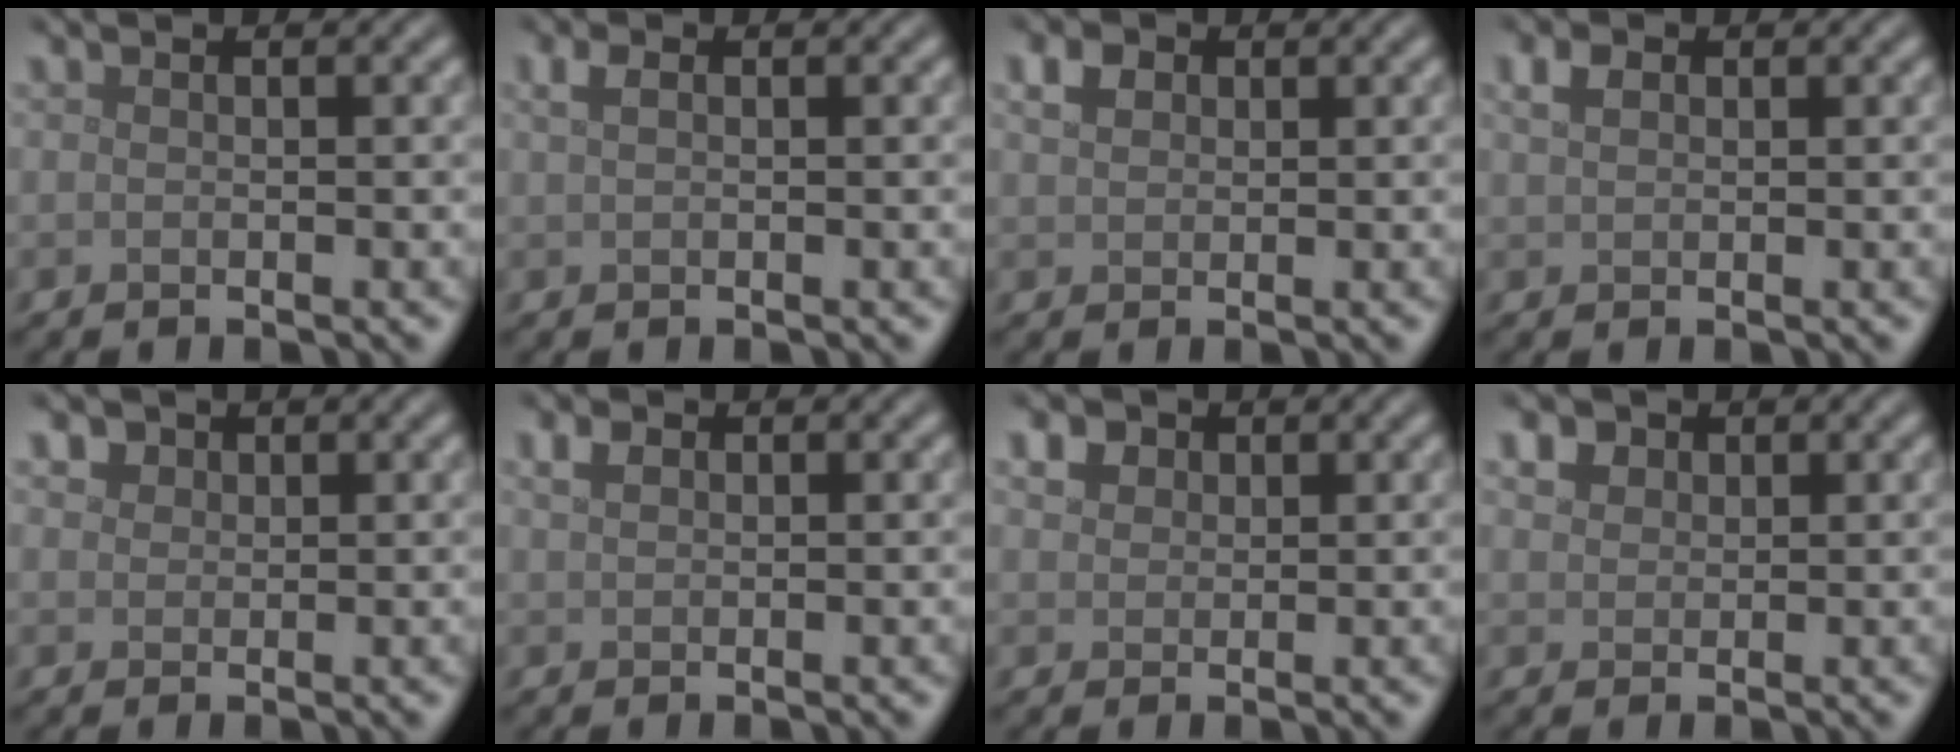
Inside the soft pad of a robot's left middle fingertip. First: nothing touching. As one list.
[{"total": 1.2, "force": [0.6, 0.6, 0.9], "torque": [-0.020, 0.005, 0.009]}, {"total": 1.9, "force": [0.9, 1.4, 0.9], "torque": [-0.019, 0.006, 0.014]}, {"total": 1.6, "force": [0.8, 1.1, 0.9], "torque": [-0.019, 0.007, 0.014]}, {"total": 2.0, "force": [1.3, 1.4, 0.6], "torque": [-0.017, -0.001, 0.019]}, {"total": 1.3, "force": [0.7, 0.9, 0.7], "torque": [-0.014, 0.005, 0.013]}, {"total": 2.5, "force": [1.4, 1.8, 1.0], "torque": [-0.025, 0.002, 0.021]}, {"total": 2.4, "force": [1.5, 1.7, 0.9], "torque": [-0.025, 0.001, 0.024]}]